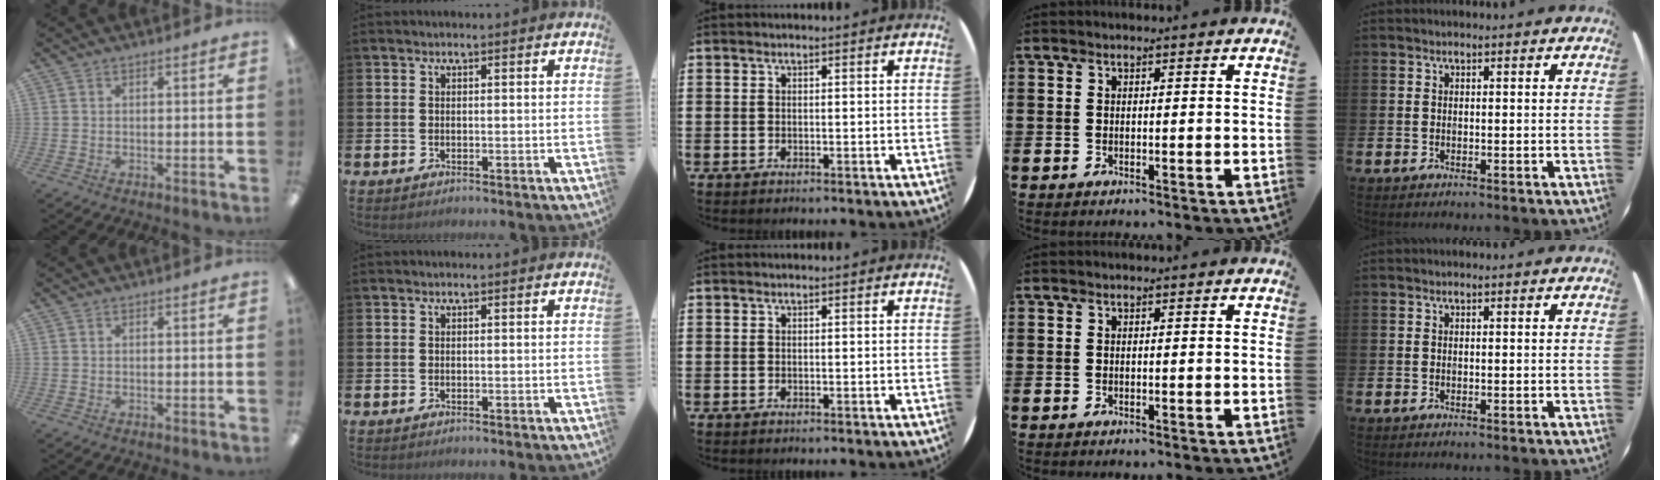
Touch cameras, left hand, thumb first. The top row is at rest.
{}